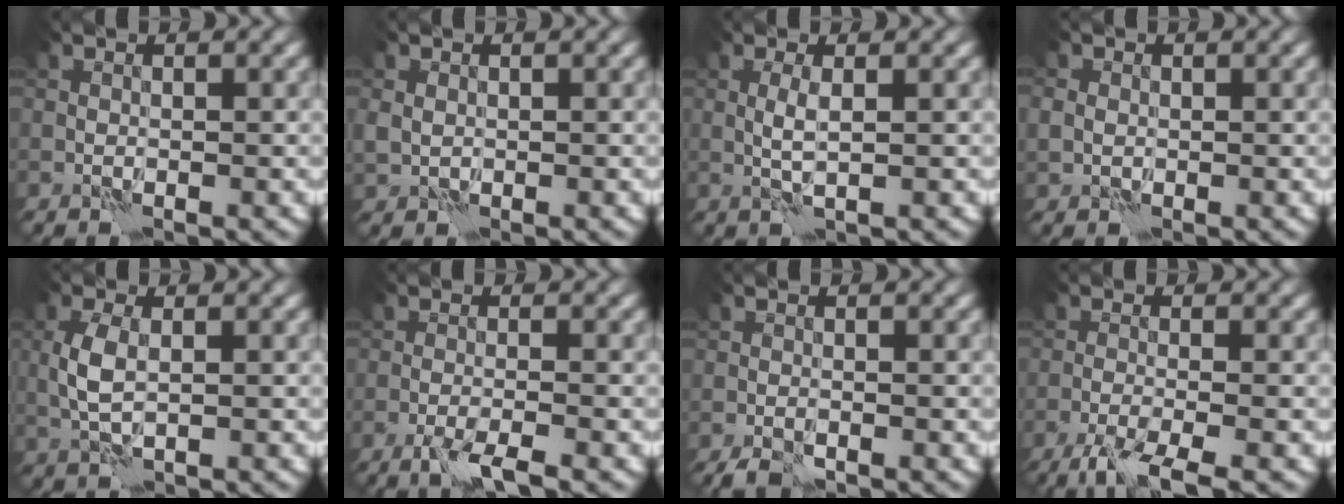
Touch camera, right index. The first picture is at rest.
{"total": 1.5, "force": [0.1, 1.3, 0.7], "torque": [-0.017, -0.004, 0.002]}
{"total": 1.6, "force": [0.4, 0.1, 1.5], "torque": [-0.037, 0.002, 0.005]}
{"total": 2.0, "force": [0.2, 1.8, 0.8], "torque": [-0.013, 0.005, -0.001]}
{"total": 3.1, "force": [0.2, 1.6, 2.7], "torque": [-0.067, 0.001, 0.005]}
{"total": 2.7, "force": [-1.9, 0.1, 2.0], "torque": [-0.041, -0.001, -0.043]}
{"total": 1.8, "force": [-1.3, 0.5, 1.1], "torque": [-0.026, -0.003, -0.026]}
{"total": 4.8, "force": [-3.4, 0.6, 3.3], "torque": [-0.058, -0.006, -0.072]}